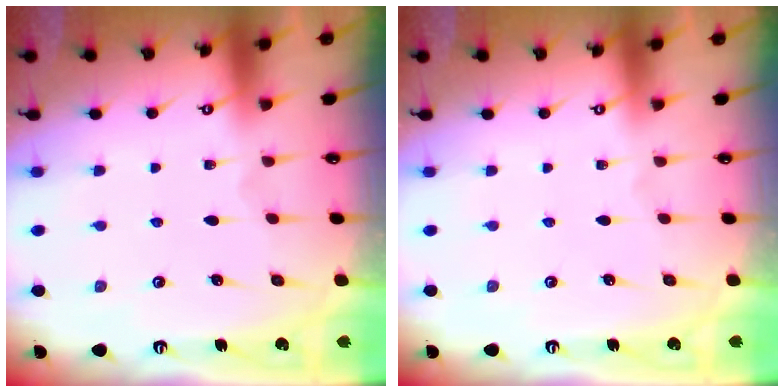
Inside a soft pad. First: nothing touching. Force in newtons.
{"total": 0.0}